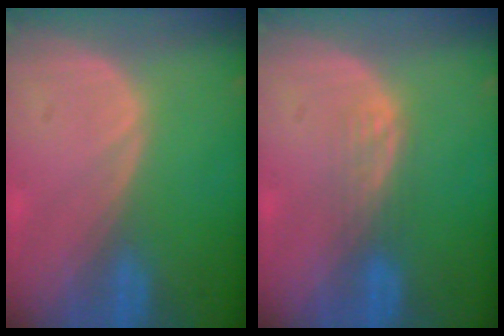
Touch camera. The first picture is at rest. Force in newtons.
{"total": 2.4, "press": 2.3, "slide": 0.4}